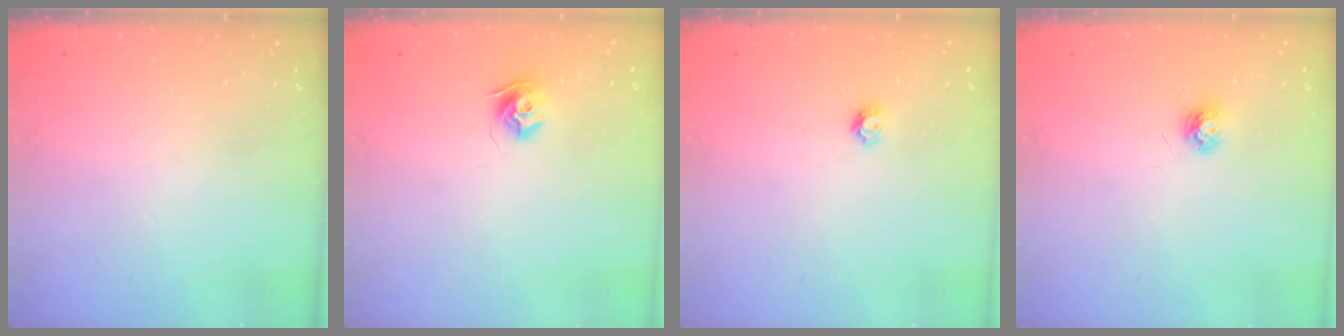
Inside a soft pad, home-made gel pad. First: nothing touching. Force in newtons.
{"total": 8.1, "press": 8.1, "slide": 0.1}
{"total": 3.8, "press": 3.8, "slide": 0.3}
{"total": 4.2, "press": 4.2, "slide": 0.3}